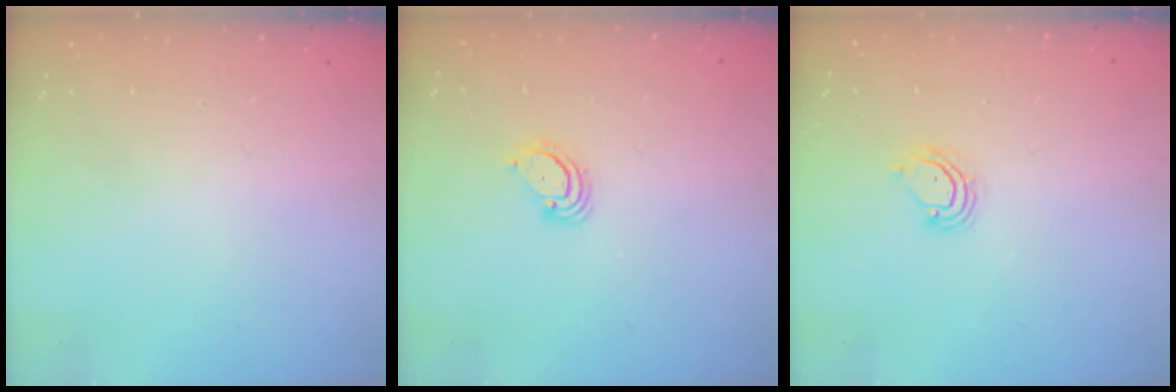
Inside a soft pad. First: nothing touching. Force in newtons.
{"total": 3.2, "press": 3.2, "slide": 0.2}
{"total": 5.5, "press": 5.5, "slide": 0.3}